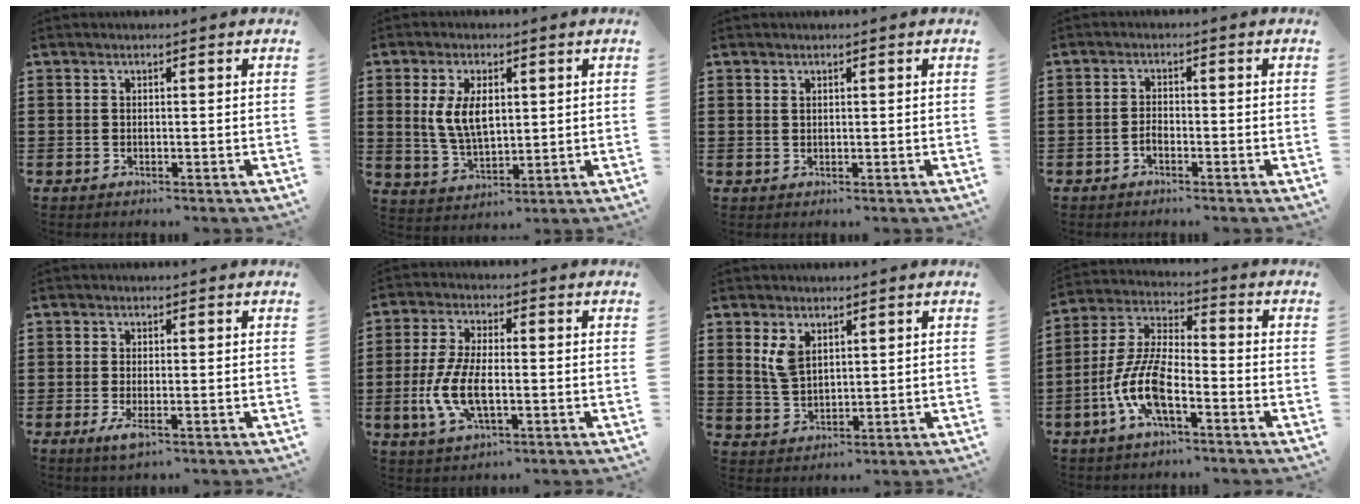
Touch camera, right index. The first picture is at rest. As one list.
[{"total": 7.2, "force": [1.3, 3.8, 6.0], "torque": [-0.131, 0.010, 0.021]}, {"total": 0.6, "force": [0.4, 0.4, 0.2], "torque": [-0.006, 0.002, 0.008]}, {"total": 1.6, "force": [-1.0, 0.5, 1.1], "torque": [-0.023, -0.002, -0.018]}, {"total": 2.3, "force": [-0.9, 0.3, 2.1], "torque": [-0.050, -0.013, -0.017]}, {"total": 8.0, "force": [-1.9, 3.4, 7.0], "torque": [-0.160, -0.008, -0.039]}, {"total": 4.1, "force": [2.1, 2.5, 2.5], "torque": [-0.059, 0.007, 0.039]}, {"total": 9.7, "force": [-4.2, 3.4, 8.1], "torque": [-0.198, -0.008, -0.086]}]